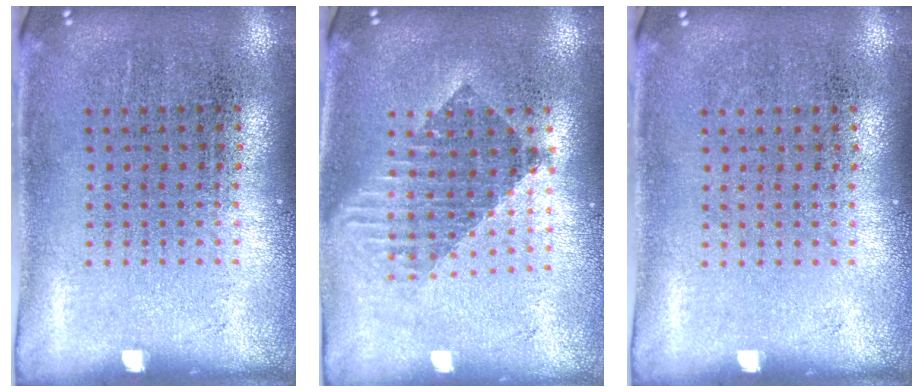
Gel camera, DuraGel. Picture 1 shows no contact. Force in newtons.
{"total": 1.6, "press": 1.4, "slide": 0.9}
{"total": 0.0}